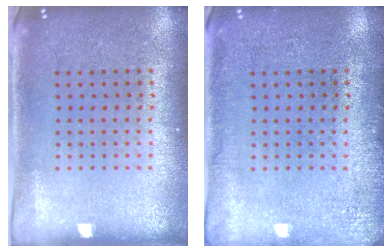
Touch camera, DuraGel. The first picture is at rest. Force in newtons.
{"total": 2.0, "press": 2.0, "slide": 0.3}